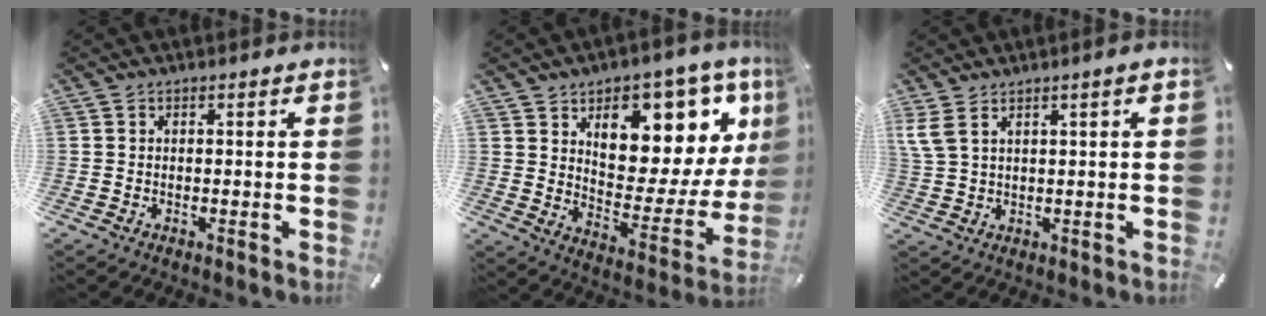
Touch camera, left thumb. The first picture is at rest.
{"total": 15.0, "force": [8.9, 8.9, 8.2], "torque": [-0.090, -0.094, 0.145]}
{"total": 4.0, "force": [1.9, 1.1, 3.4], "torque": [-0.077, -0.005, 0.033]}